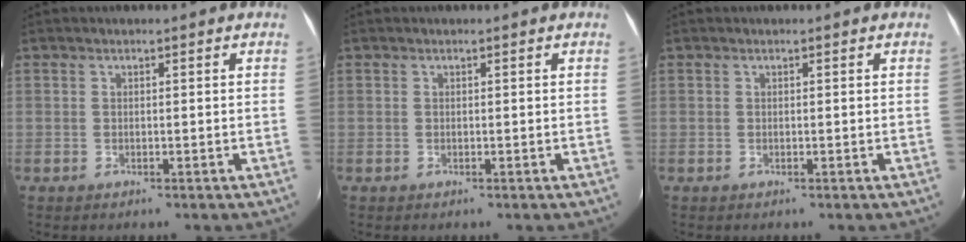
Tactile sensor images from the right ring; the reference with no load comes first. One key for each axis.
{"total": 0.0}
{"total": 0.0}